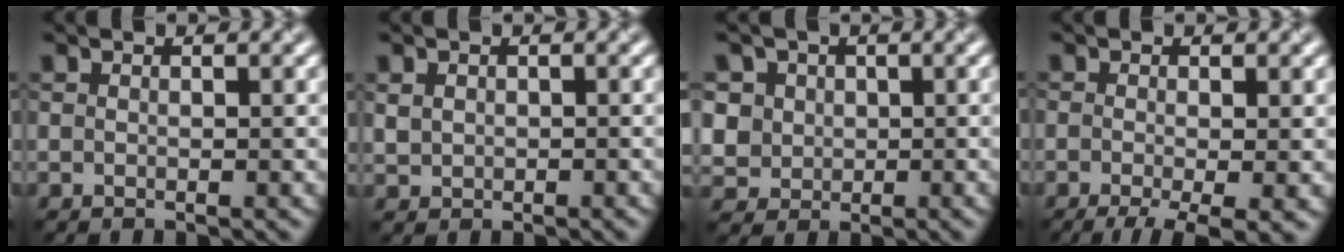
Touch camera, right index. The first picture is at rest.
{"total": 1.2, "force": [0.2, 1.1, 0.5], "torque": [-0.007, -0.003, 0.005]}
{"total": 5.6, "force": [1.7, 4.9, 1.9], "torque": [-0.048, 0.016, 0.025]}
{"total": 5.2, "force": [-2.6, 1.5, 4.2], "torque": [-0.070, -0.010, -0.040]}